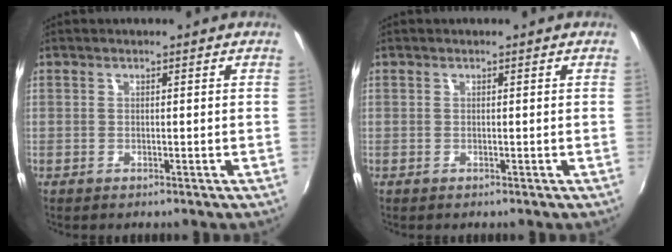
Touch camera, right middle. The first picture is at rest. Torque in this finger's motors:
{"motor_torque": [0.00, 0.00, 0.00, 0.00]}